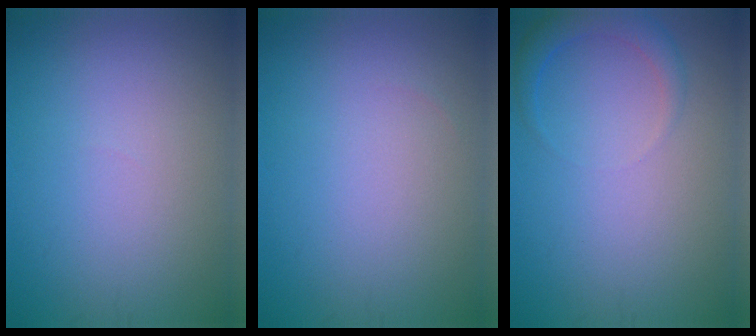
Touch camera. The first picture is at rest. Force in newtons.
{"total": 0.0}
{"total": 2.2, "press": 2.2, "slide": 0.2}